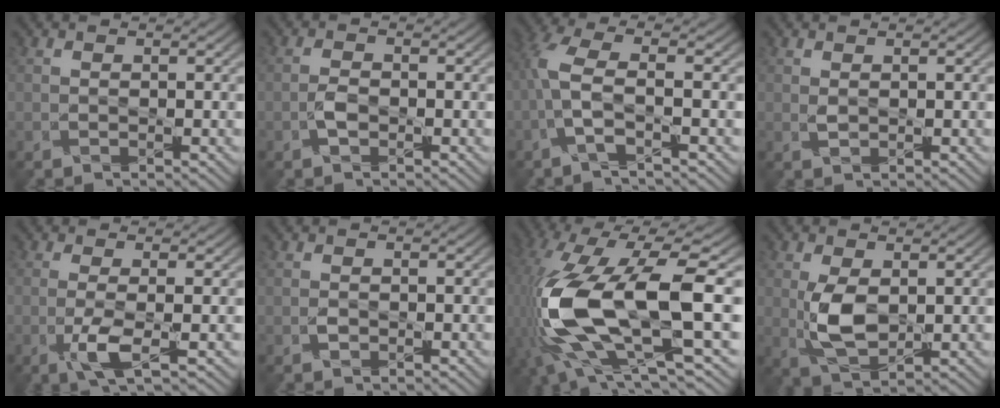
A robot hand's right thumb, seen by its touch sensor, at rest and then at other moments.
{"total": 1.7, "force": [-1.0, 0.8, 1.1], "torque": [-0.022, 0.003, -0.025]}
{"total": 5.0, "force": [-1.3, 1.2, 4.6], "torque": [-0.113, 0.011, -0.042]}
{"total": 0.5, "force": [0.4, 0.1, 0.3], "torque": [-0.011, 0.001, 0.009]}
{"total": 3.5, "force": [-1.0, 0.4, 3.3], "torque": [-0.064, 0.001, -0.028]}
{"total": 0.7, "force": [-0.4, 0.4, 0.3], "torque": [-0.010, -0.001, -0.010]}
{"total": 18.4, "force": [-2.2, 7.1, 16.8], "torque": [-0.377, -0.023, -0.029]}
{"total": 5.0, "force": [0.2, 2.5, 4.3], "torque": [-0.100, -0.006, 0.008]}